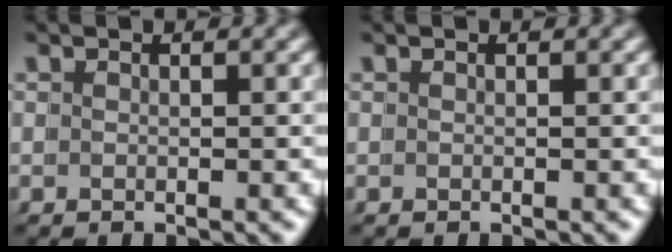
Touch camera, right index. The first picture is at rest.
{"total": 0.0}